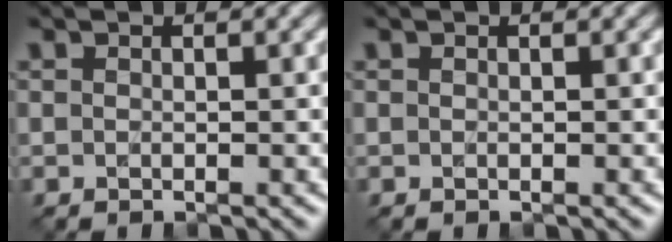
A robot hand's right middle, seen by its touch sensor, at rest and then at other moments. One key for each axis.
{"total": 0.0}